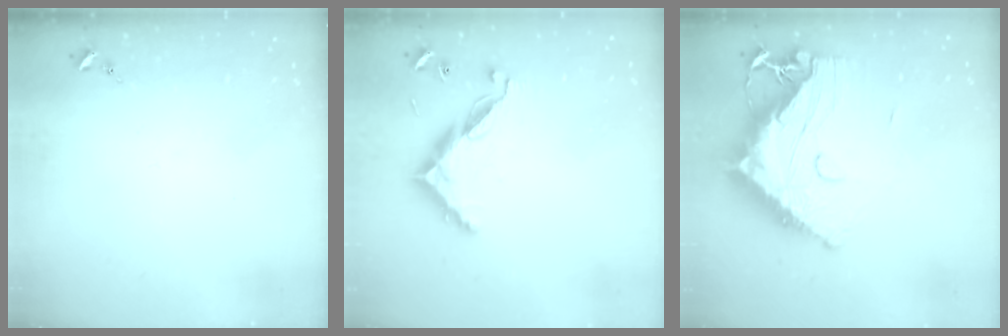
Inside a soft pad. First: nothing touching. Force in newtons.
{"total": 9.9, "press": 9.9, "slide": 0.4}
{"total": 22.9, "press": 22.7, "slide": 2.4}